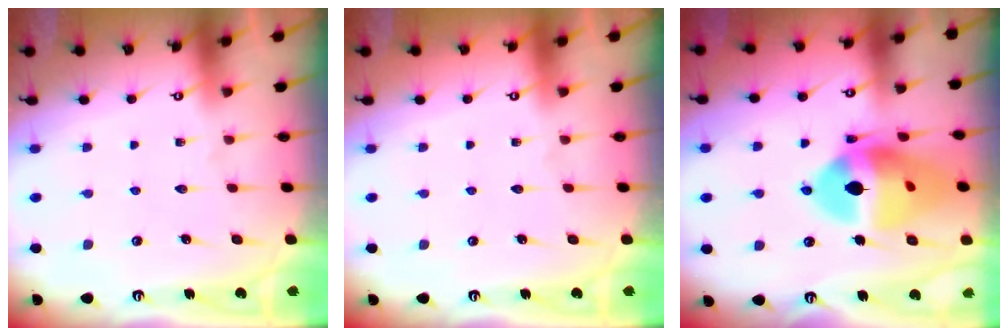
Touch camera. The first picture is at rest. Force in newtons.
{"total": 0.0}
{"total": 18.5, "press": 17.5, "slide": 5.9}